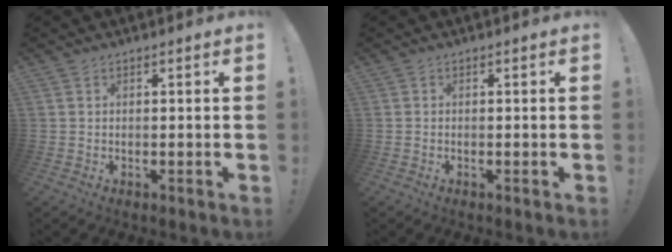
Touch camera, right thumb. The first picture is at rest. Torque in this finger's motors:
{"motor_torque": [0.15, -0.04, 0.05, -0.12, 0.00]}